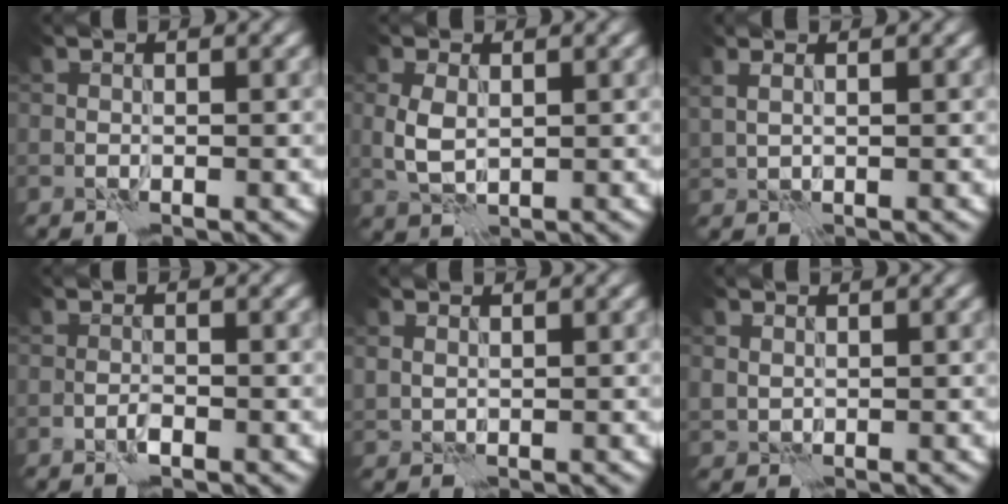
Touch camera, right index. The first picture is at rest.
{"total": 2.5, "force": [0.5, 1.6, 1.8], "torque": [-0.046, -0.002, 0.012]}
{"total": 1.4, "force": [1.2, 0.5, 0.6], "torque": [-0.010, -0.002, 0.016]}
{"total": 0.8, "force": [-0.5, 0.3, 0.6], "torque": [-0.013, 0.000, -0.011]}
{"total": 1.0, "force": [0.8, 0.5, 0.1], "torque": [-0.004, -0.002, 0.019]}
{"total": 1.1, "force": [0.7, 0.8, 0.0], "torque": [-0.002, -0.004, 0.016]}